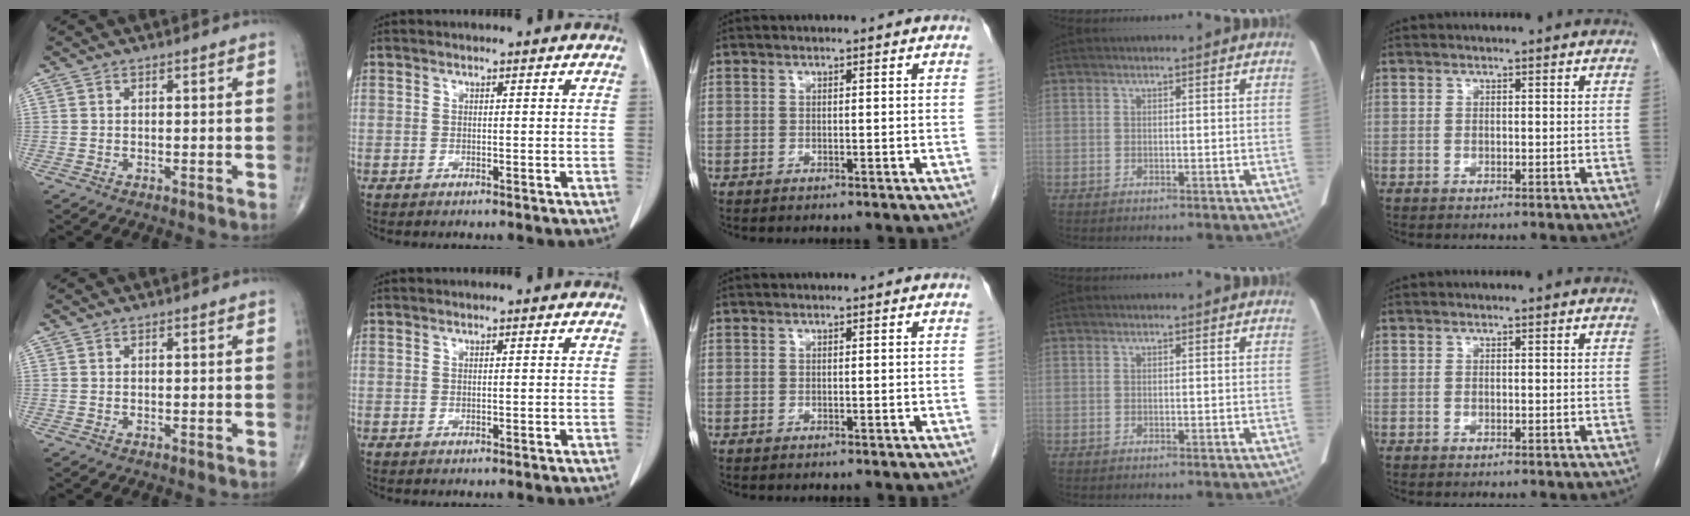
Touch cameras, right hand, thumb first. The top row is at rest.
{}